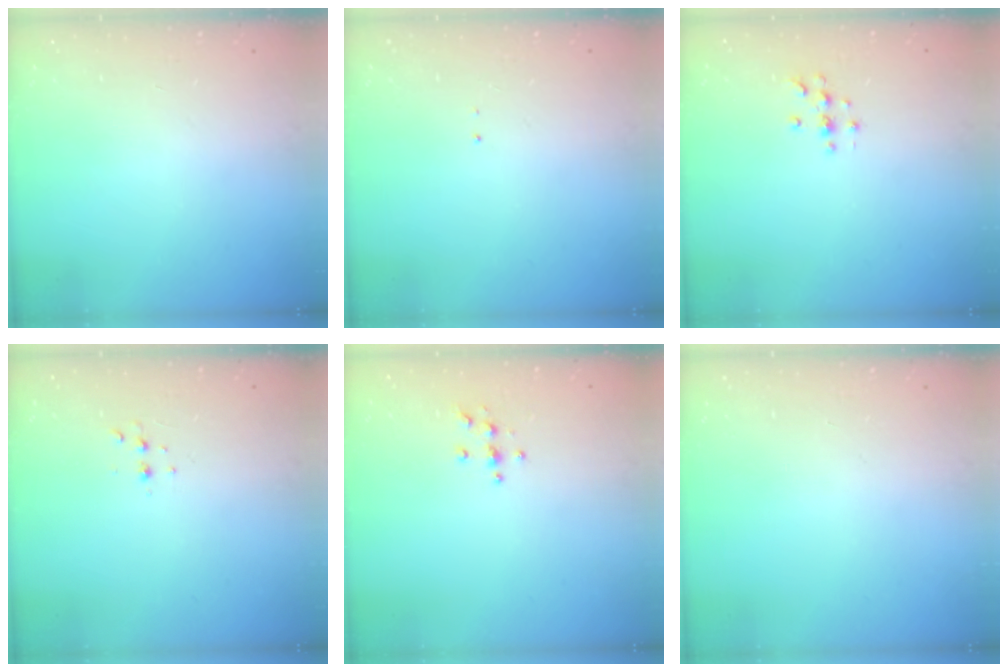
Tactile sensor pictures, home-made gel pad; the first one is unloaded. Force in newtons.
{"total": 0.7, "press": 0.7, "slide": 0.1}
{"total": 3.7, "press": 3.7, "slide": 0.4}
{"total": 3.5, "press": 3.4, "slide": 0.5}
{"total": 3.8, "press": 3.8, "slide": 0.4}
{"total": 0.0}